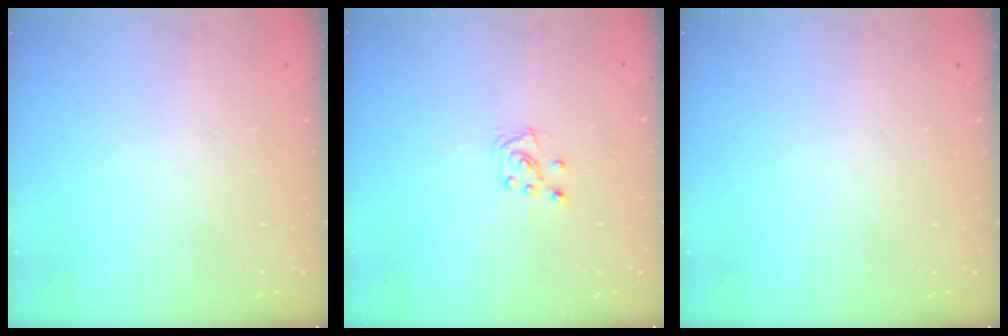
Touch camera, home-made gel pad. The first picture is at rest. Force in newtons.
{"total": 6.4, "press": 6.4, "slide": 0.6}
{"total": 0.0}